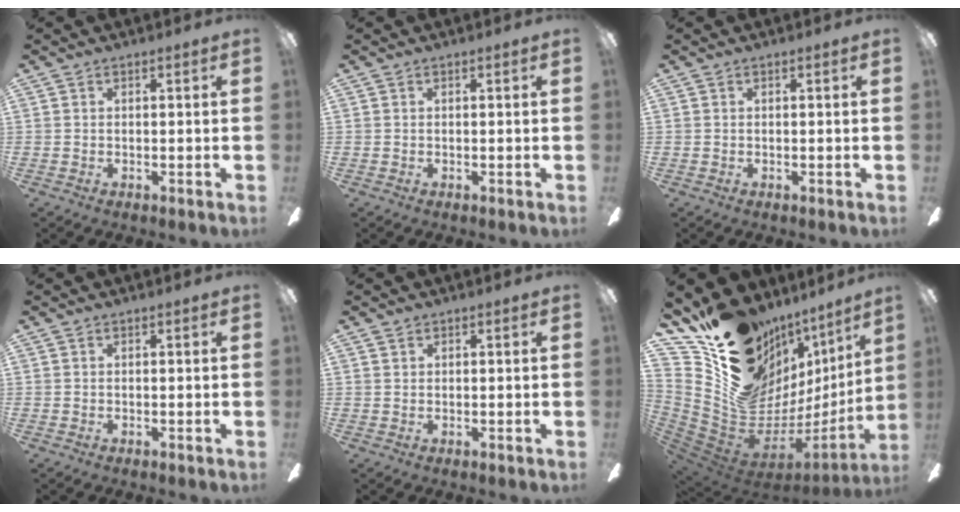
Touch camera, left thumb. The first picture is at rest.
{"total": 0.0}
{"total": 0.0}
{"total": 0.0}
{"total": 0.8, "force": [0.5, 0.6, 0.2], "torque": [-0.004, 0.003, 0.010]}
{"total": 19.1, "force": [11.0, 13.4, 7.9], "torque": [-0.101, -0.113, 0.238]}